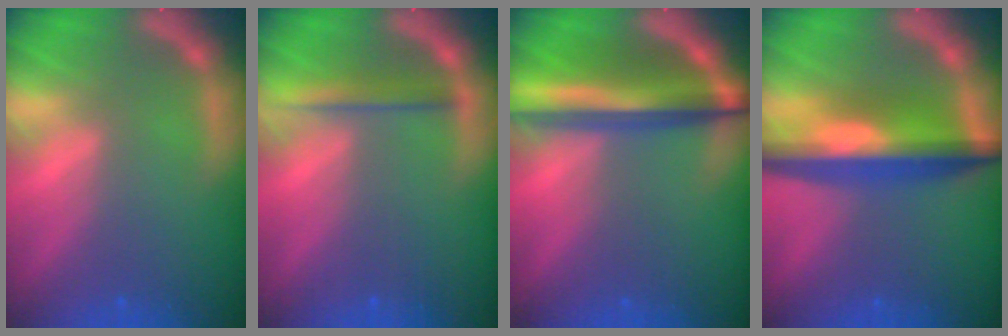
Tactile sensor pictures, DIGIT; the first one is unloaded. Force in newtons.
{"total": 2.5}
{"total": 8.6}
{"total": 8.6}